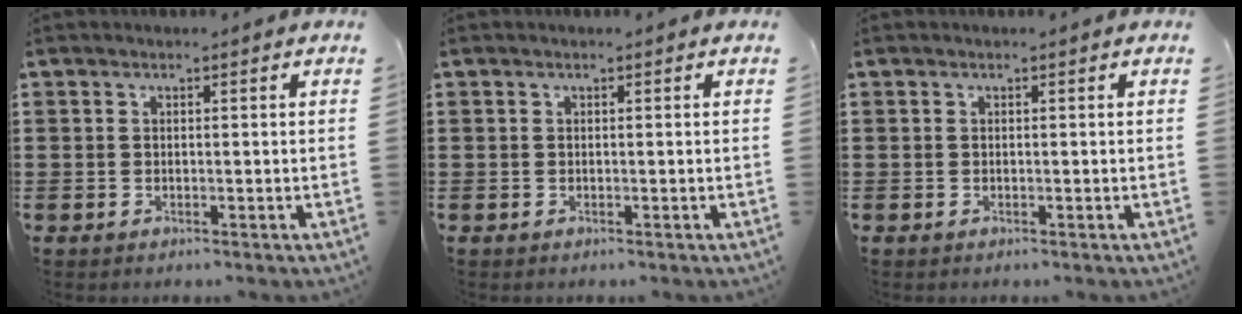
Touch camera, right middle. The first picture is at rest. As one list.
[{"total": 0.0}, {"total": 0.0}]